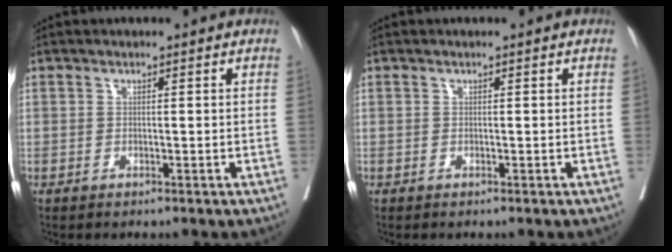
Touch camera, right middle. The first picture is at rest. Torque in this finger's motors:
{"motor_torque": [0.00, 0.01, 0.00, 0.00]}